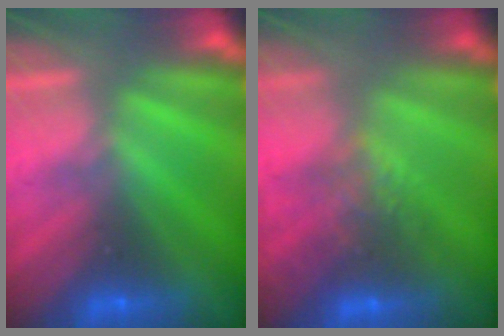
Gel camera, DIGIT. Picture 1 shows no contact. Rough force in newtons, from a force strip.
{"total": 4.6}